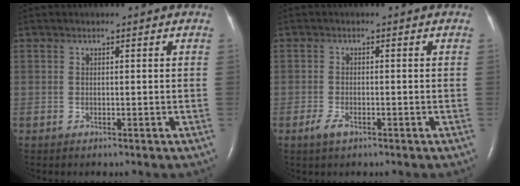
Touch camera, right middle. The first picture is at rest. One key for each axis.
{"total": 2.1, "fx": -1.3, "fy": 0.8, "fz": 1.5, "tx": -0.040, "ty": -0.003, "tz": -0.024}